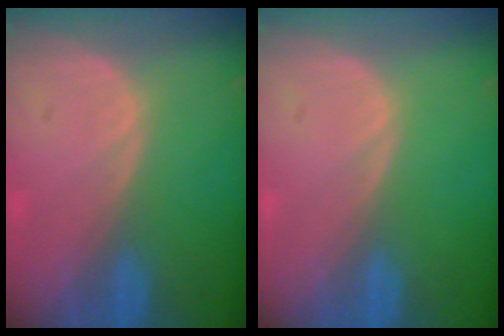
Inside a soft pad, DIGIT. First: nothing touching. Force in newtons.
{"total": 0.0}